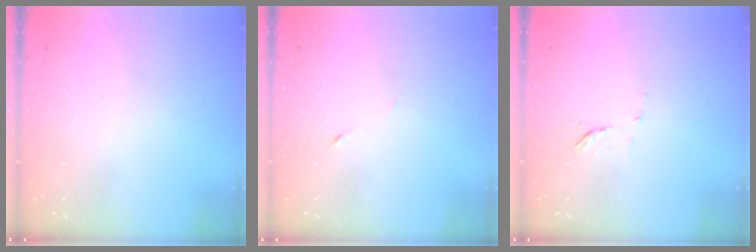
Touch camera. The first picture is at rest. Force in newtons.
{"total": 3.1, "press": 3.0, "slide": 1.0}
{"total": 4.9, "press": 4.8, "slide": 1.3}